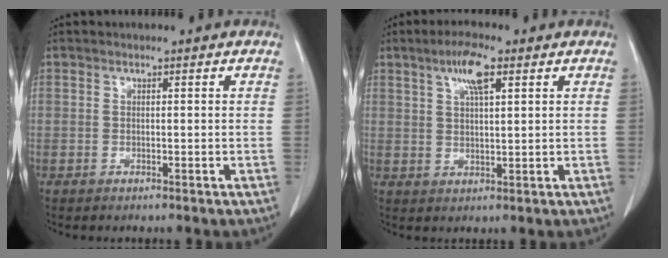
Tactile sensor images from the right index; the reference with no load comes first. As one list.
[{"total": 6.0, "force": [3.0, 1.4, 5.0], "torque": [-0.097, 0.006, 0.055]}]